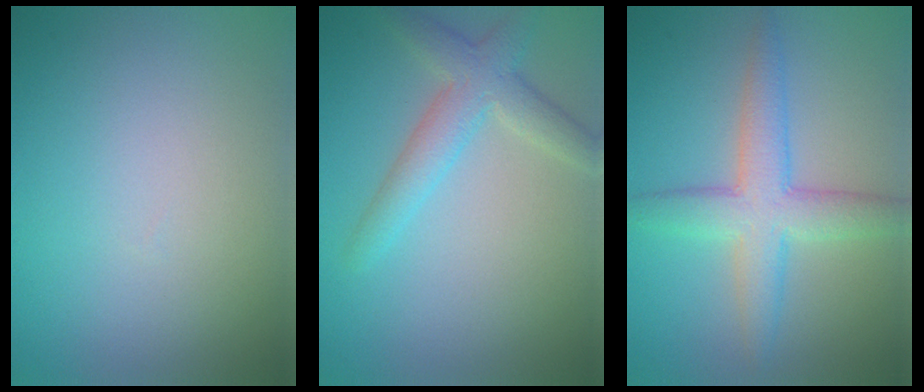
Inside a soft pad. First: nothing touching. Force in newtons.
{"total": 3.7, "press": 3.7, "slide": 0.1}
{"total": 5.0, "press": 5.0, "slide": 0.1}